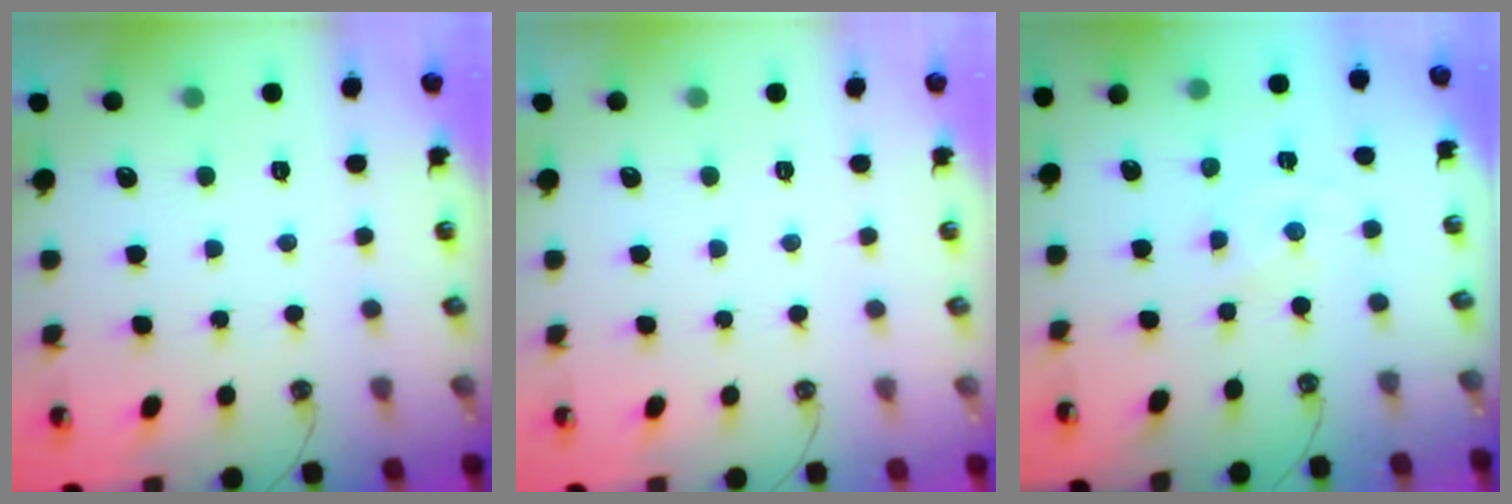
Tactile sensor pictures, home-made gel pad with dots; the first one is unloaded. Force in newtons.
{"total": 0.0}
{"total": 0.0}